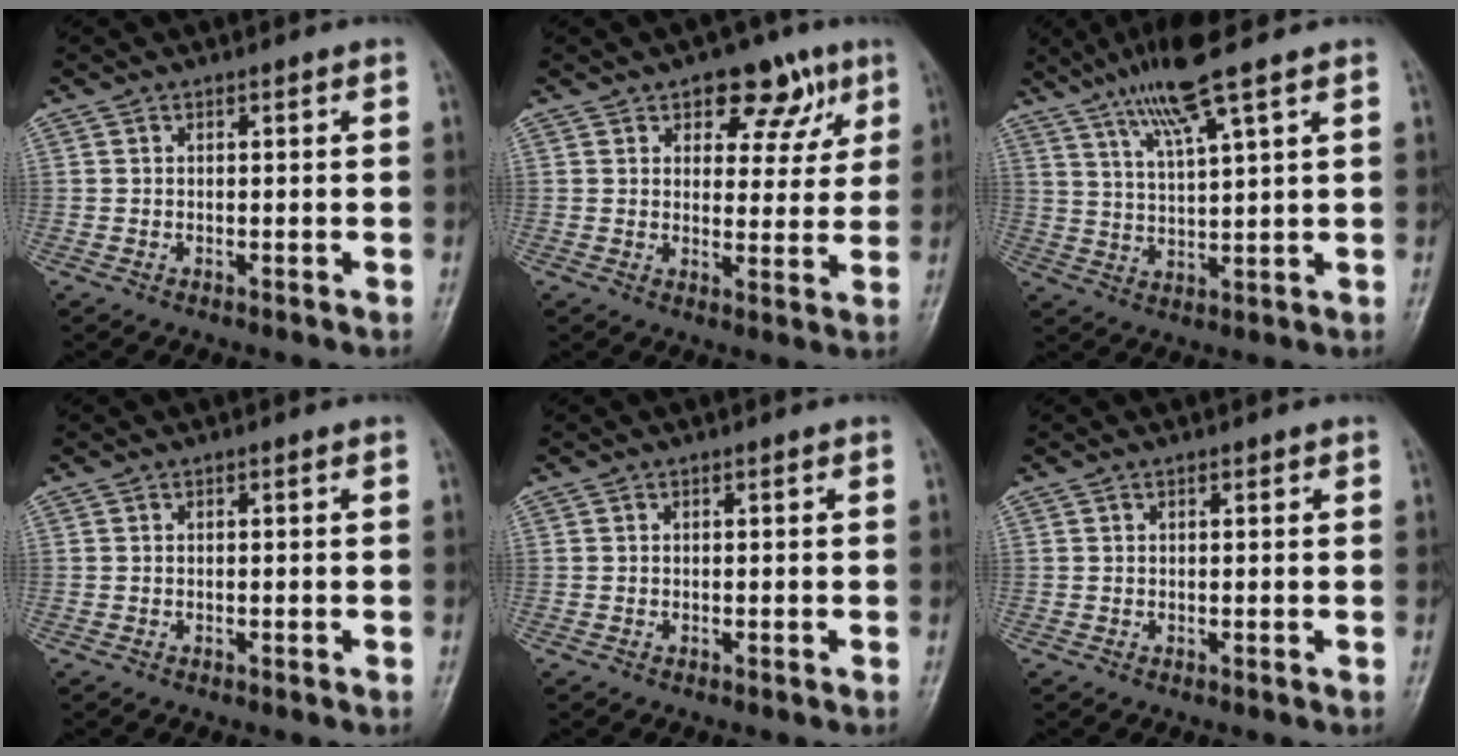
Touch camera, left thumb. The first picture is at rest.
{"total": 9.5, "force": [5.2, 5.8, 5.6], "torque": [-0.025, -0.017, 0.066]}
{"total": 9.7, "force": [6.2, 0.7, 7.4], "torque": [-0.140, -0.020, 0.118]}
{"total": 0.0}
{"total": 0.0}
{"total": 0.6, "force": [0.4, 0.3, 0.4], "torque": [-0.006, -0.001, 0.005]}